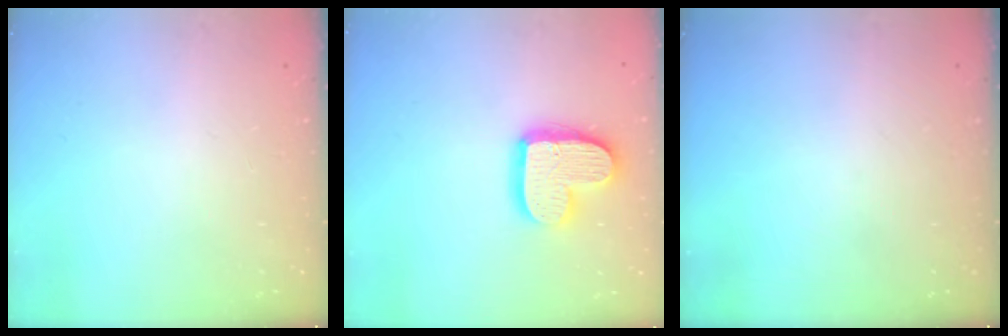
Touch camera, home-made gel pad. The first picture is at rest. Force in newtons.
{"total": 15.6, "press": 15.5, "slide": 1.3}
{"total": 0.0}